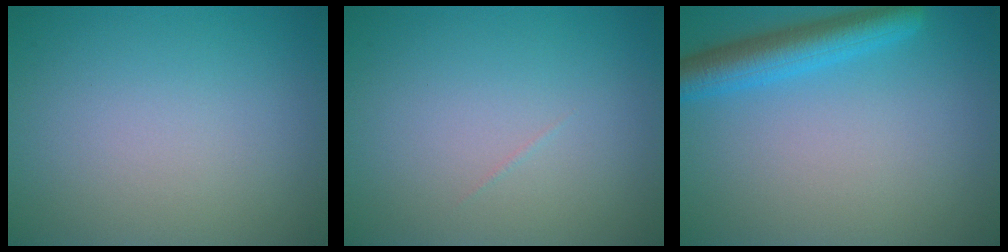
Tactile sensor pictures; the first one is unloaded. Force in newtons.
{"total": 0.0}
{"total": 4.5, "press": 4.5, "slide": 0.2}